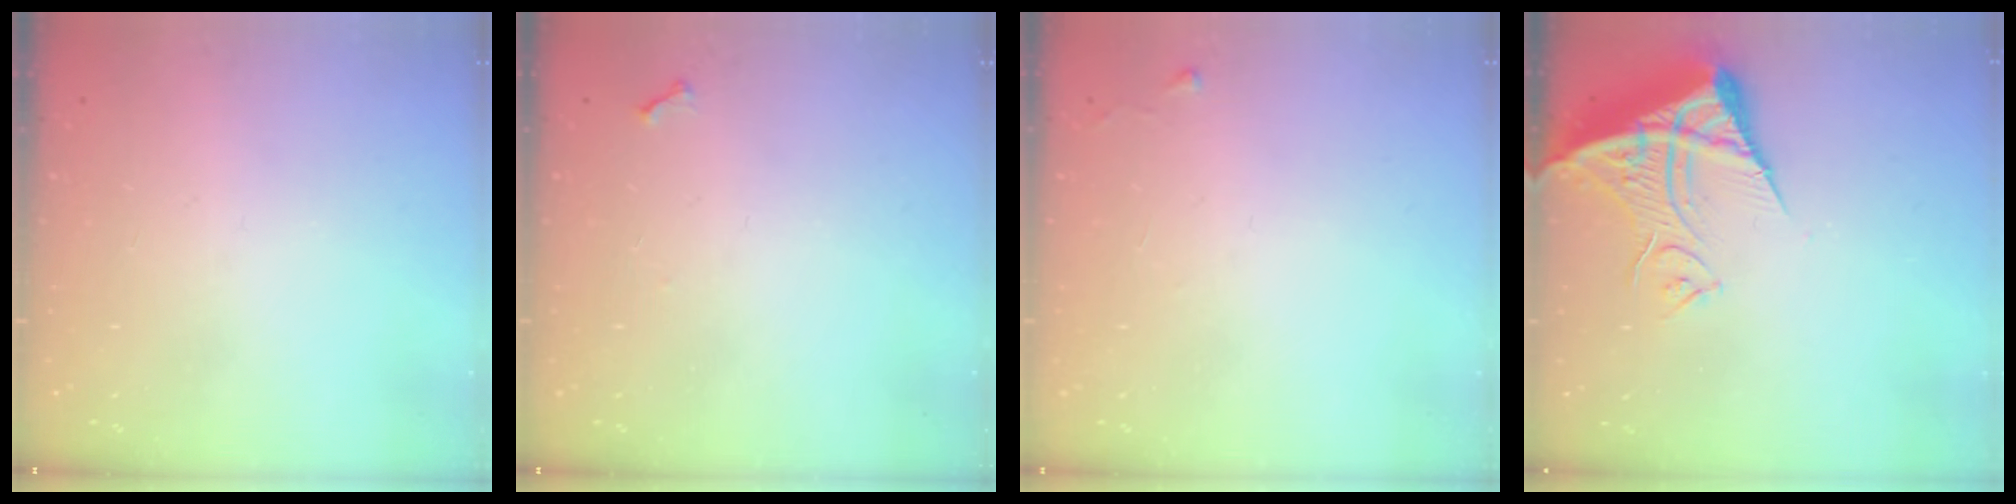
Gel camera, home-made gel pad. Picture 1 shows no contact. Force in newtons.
{"total": 3.8, "press": 3.8, "slide": 0.5}
{"total": 3.3, "press": 3.3, "slide": 0.5}
{"total": 13.0, "press": 12.9, "slide": 1.8}